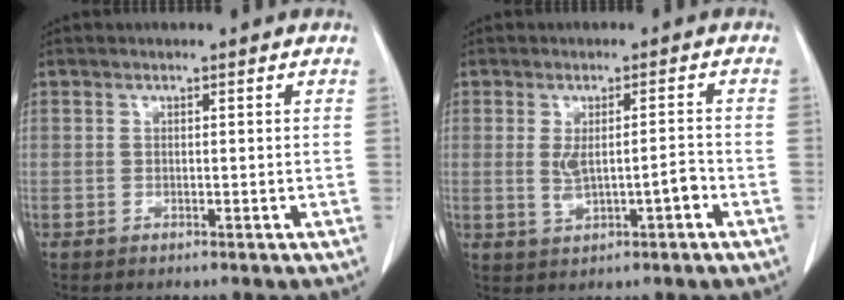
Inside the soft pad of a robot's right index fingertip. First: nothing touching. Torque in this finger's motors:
{"motor_torque": [0.20, 0.02, 0.11, 0.04]}